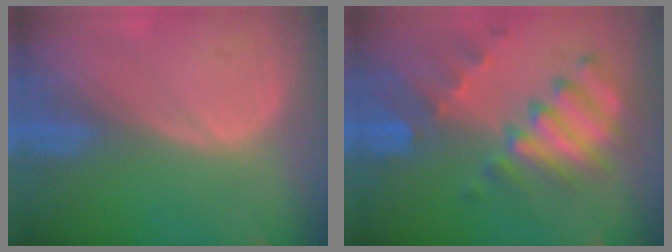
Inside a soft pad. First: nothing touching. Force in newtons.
{"total": 10.2, "press": 8.9, "slide": 5.0}